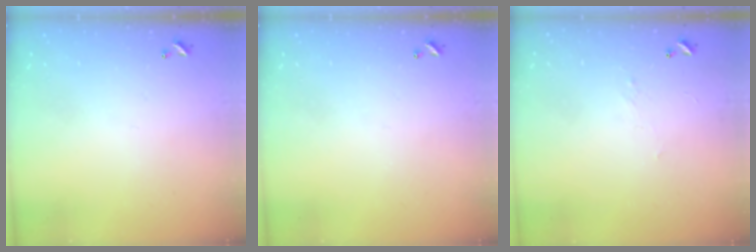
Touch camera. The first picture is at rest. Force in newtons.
{"total": 0.0}
{"total": 2.2, "press": 2.0, "slide": 0.8}